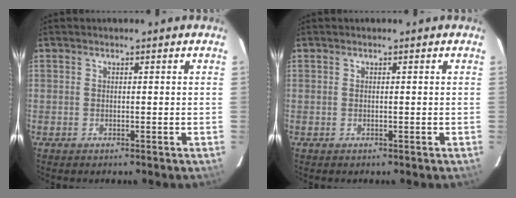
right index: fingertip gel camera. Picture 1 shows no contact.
{"total": 0.0}